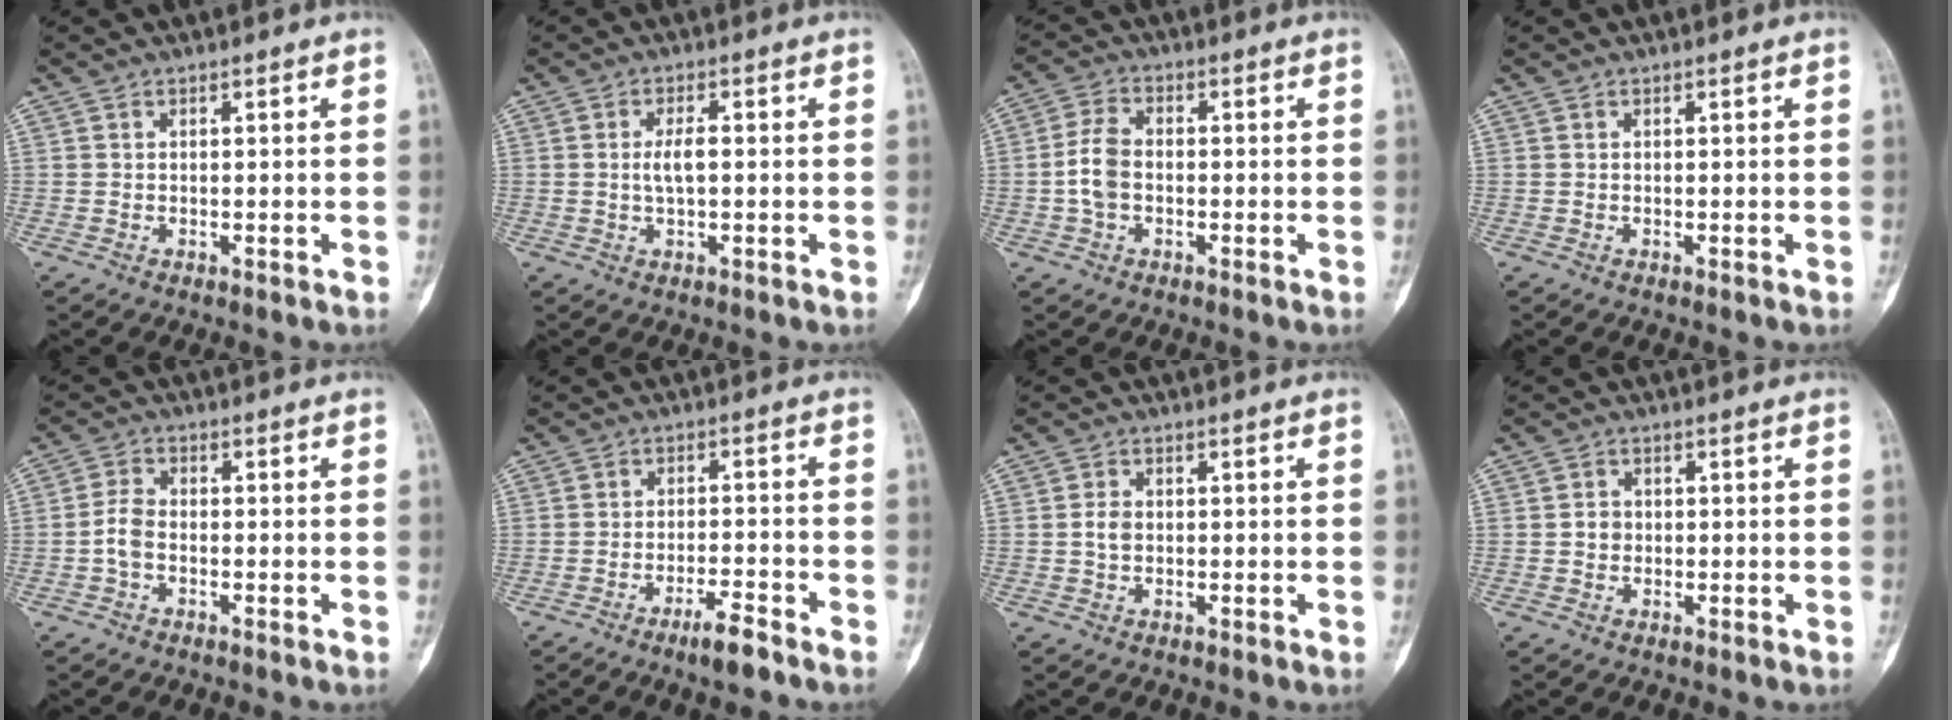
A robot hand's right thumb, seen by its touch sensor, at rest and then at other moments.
{"total": 3.3, "force": [0.0, 1.2, 3.0], "torque": [-0.059, 0.004, -0.001]}
{"total": 5.6, "force": [-0.8, 3.6, 4.1], "torque": [-0.087, 0.019, -0.021]}
{"total": 0.0}
{"total": 3.4, "force": [-1.1, 2.1, 2.5], "torque": [-0.053, 0.014, -0.027]}
{"total": 5.3, "force": [-3.8, 0.9, 3.5], "torque": [-0.063, 0.024, -0.065]}
{"total": 2.4, "force": [0.0, 1.7, 1.6], "torque": [-0.029, 0.004, -0.002]}
{"total": 2.0, "force": [-0.1, 1.8, 0.9], "torque": [-0.004, 0.006, -0.002]}